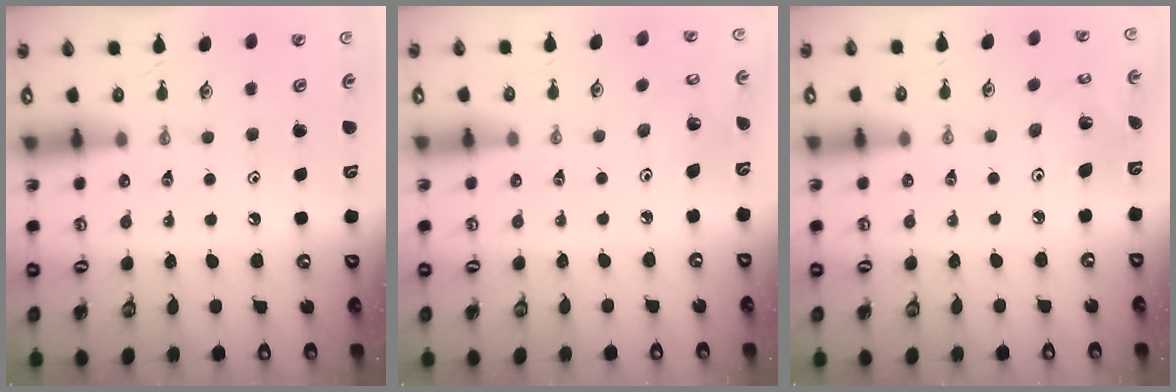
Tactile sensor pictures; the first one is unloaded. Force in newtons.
{"total": 3.4, "press": 3.4, "slide": 0.5}
{"total": 2.9, "press": 2.9, "slide": 0.3}